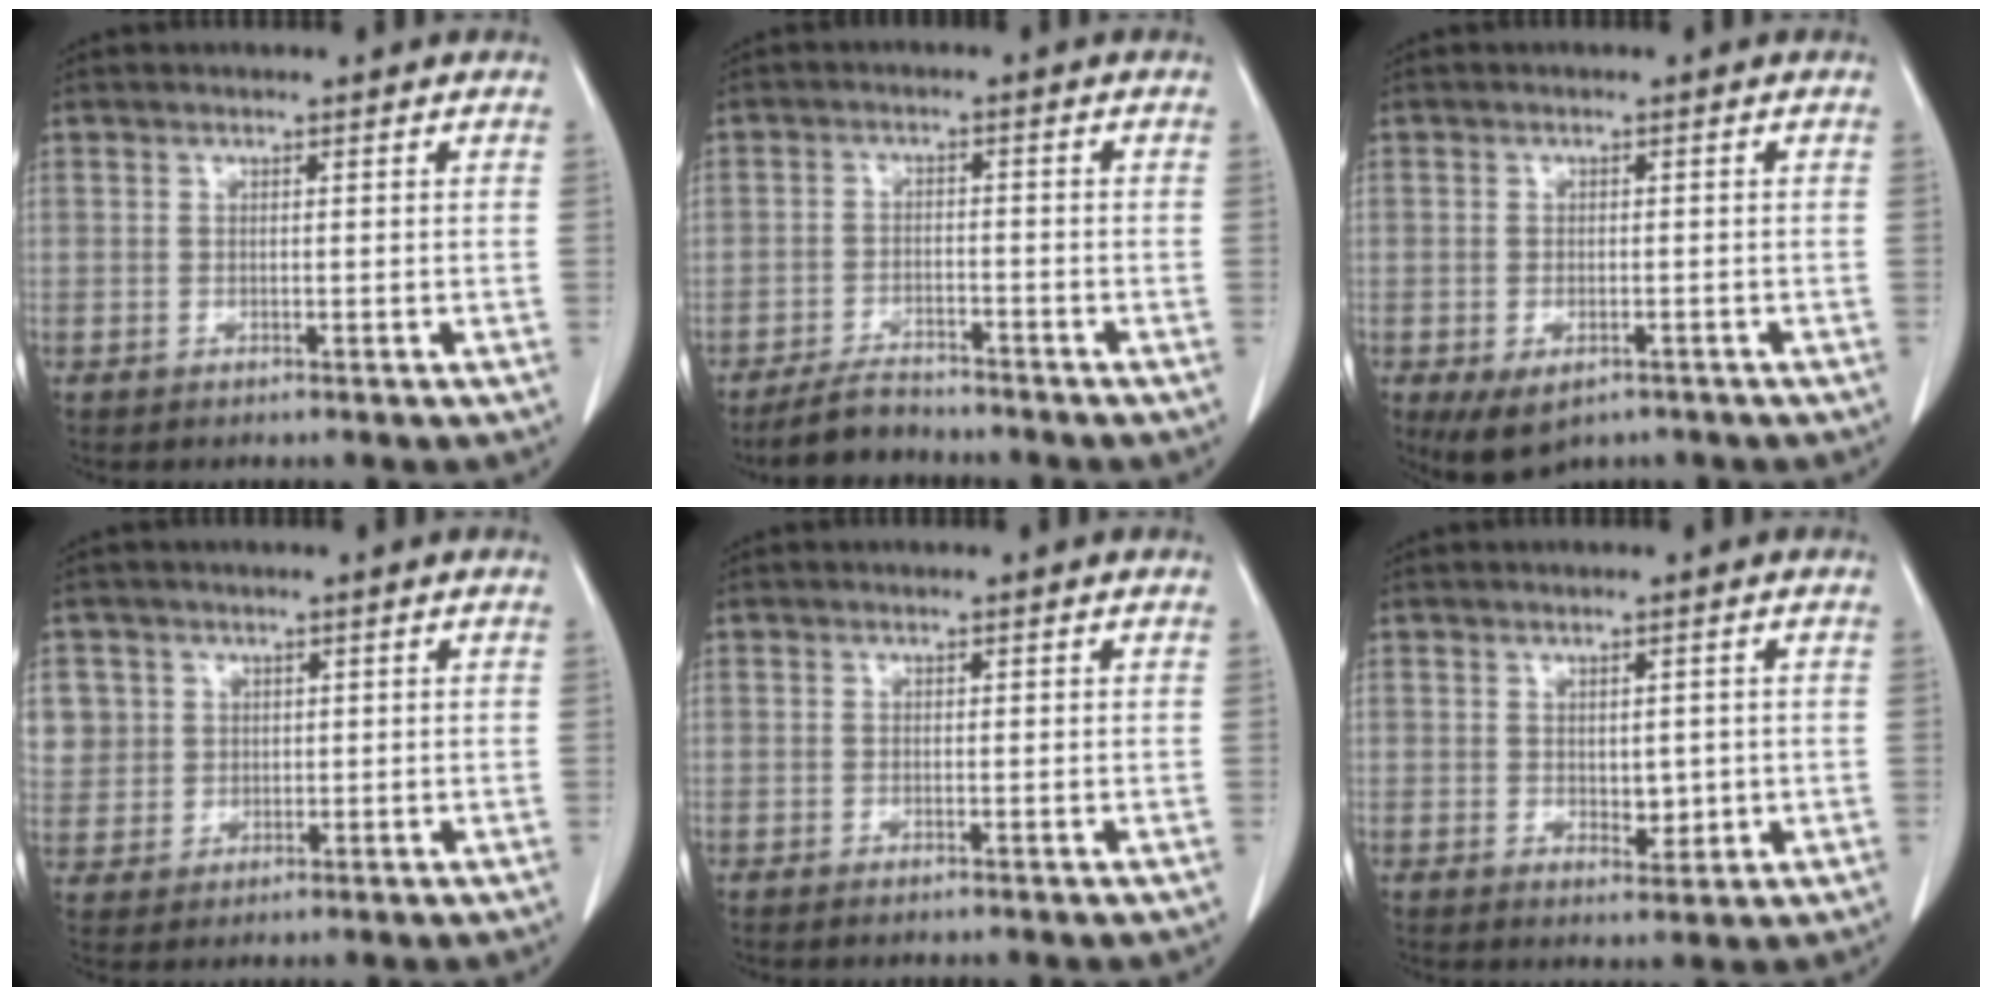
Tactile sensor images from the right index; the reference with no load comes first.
{"total": 4.8, "force": [-4.4, 1.5, 1.1], "torque": [-0.023, -0.007, -0.078]}
{"total": 5.8, "force": [-3.5, 3.2, 3.4], "torque": [-0.058, -0.008, -0.046]}
{"total": 8.0, "force": [2.6, 7.5, 1.1], "torque": [-0.038, 0.019, 0.070]}
{"total": 0.5, "force": [-0.4, 0.1, 0.3], "torque": [-0.006, -0.001, -0.007]}
{"total": 3.1, "force": [0.0, 1.8, 2.5], "torque": [-0.033, -0.005, 0.009]}